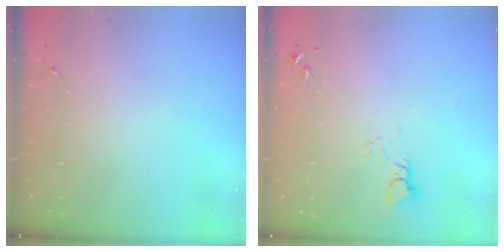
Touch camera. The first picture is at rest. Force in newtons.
{"total": 3.4, "press": 3.4, "slide": 0.3}